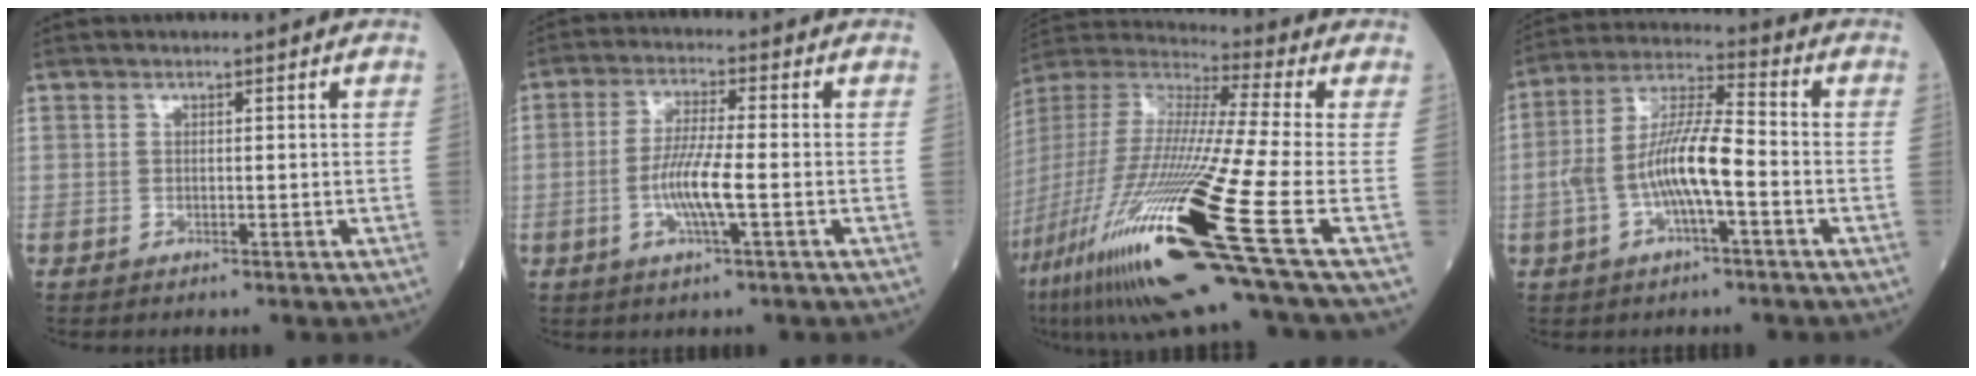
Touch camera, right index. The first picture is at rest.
{"total": 6.8, "force": [-1.7, 0.2, 6.6], "torque": [-0.133, -0.004, -0.035]}
{"total": 32.4, "force": [-14.8, 2.0, 28.8], "torque": [-0.603, -0.069, -0.283]}
{"total": 10.5, "force": [-2.5, 1.9, 10.0], "torque": [-0.204, 0.018, -0.050]}